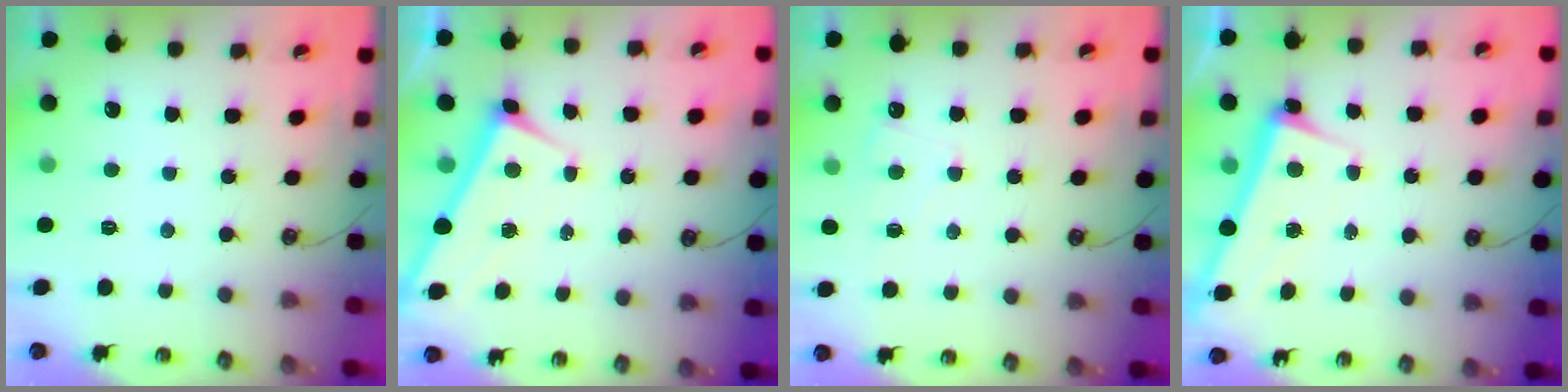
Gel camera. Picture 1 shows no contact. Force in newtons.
{"total": 1.8, "press": 1.8, "slide": 0.1}
{"total": 1.1, "press": 1.0, "slide": 0.4}
{"total": 2.6, "press": 2.5, "slide": 0.7}